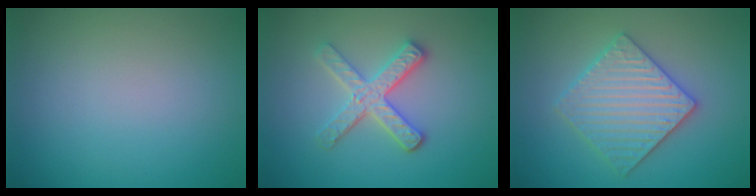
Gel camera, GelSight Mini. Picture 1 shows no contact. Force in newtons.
{"total": 3.6, "press": 3.1, "slide": 1.7}
{"total": 4.3, "press": 4.1, "slide": 1.0}